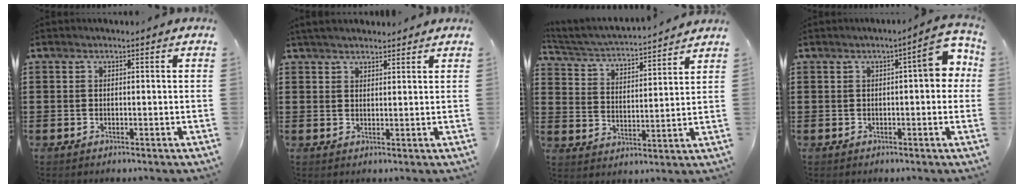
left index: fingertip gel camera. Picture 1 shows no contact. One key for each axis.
{"total": 2.7, "fx": 2.5, "fy": 0.6, "fz": 0.8, "tx": -0.021, "ty": 0.003, "tz": 0.049}
{"total": 3.5, "fx": 3.4, "fy": -0.3, "fz": 0.8, "tx": -0.036, "ty": -0.030, "tz": 0.050}
{"total": 6.0, "fx": 1.0, "fy": 1.6, "fz": 5.7, "tx": -0.072, "ty": -0.002, "tz": 0.008}